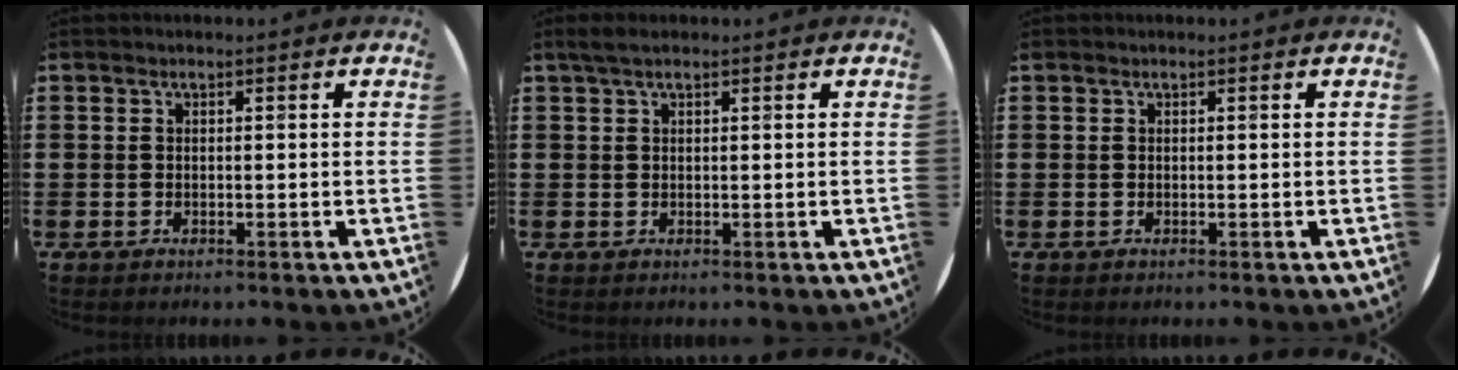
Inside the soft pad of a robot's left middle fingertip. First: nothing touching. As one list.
[{"total": 1.4, "force": [1.1, 0.3, 0.8], "torque": [-0.016, 0.003, 0.018]}, {"total": 0.0}]